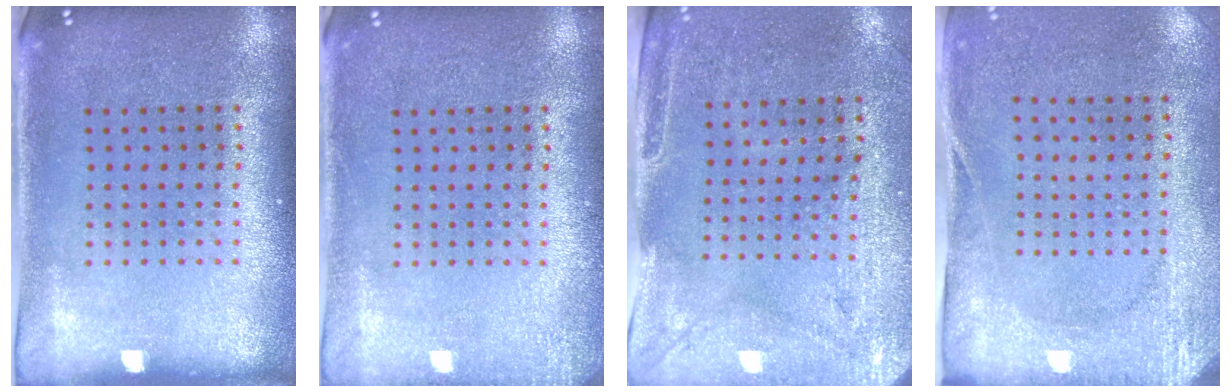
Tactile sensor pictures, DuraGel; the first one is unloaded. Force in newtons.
{"total": 1.4, "press": 1.4, "slide": 0.2}
{"total": 3.0, "press": 2.5, "slide": 1.6}
{"total": 2.7, "press": 2.1, "slide": 1.7}